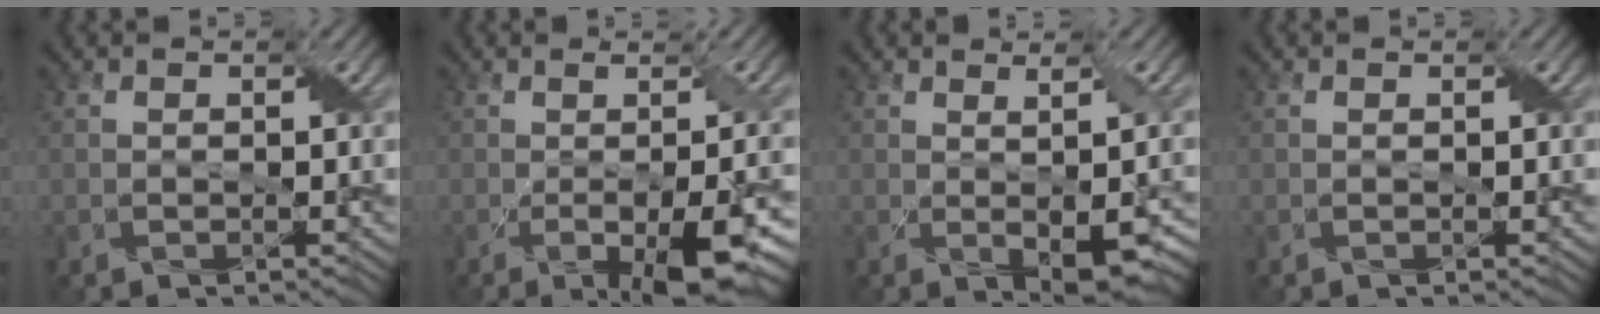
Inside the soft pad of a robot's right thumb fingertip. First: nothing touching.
{"total": 9.7, "force": [-2.8, 2.6, 9.0], "torque": [-0.125, -0.014, -0.032]}
{"total": 4.7, "force": [-0.3, 1.5, 4.5], "torque": [-0.071, -0.012, 0.011]}
{"total": 0.0}